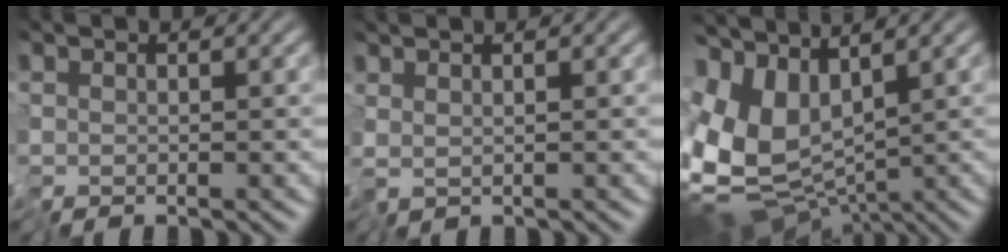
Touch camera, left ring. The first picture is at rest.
{"total": 1.1, "force": [0.8, -0.5, 0.5], "torque": [-0.009, -0.002, 0.022]}
{"total": 9.0, "force": [0.3, 5.3, 7.3], "torque": [-0.167, -0.008, 0.010]}